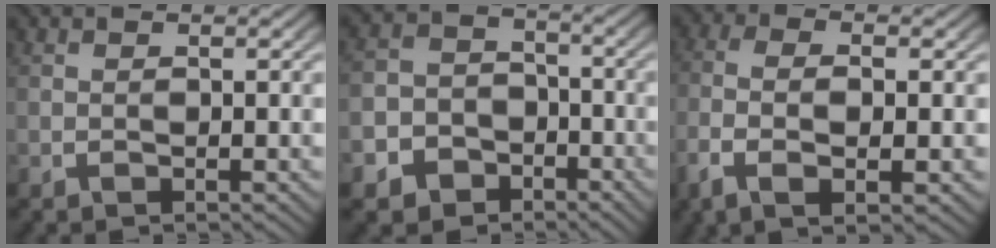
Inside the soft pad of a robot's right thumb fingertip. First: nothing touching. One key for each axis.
{"total": 11.0, "fx": -5.4, "fy": 9.2, "fz": 2.7, "tx": -0.034, "ty": -0.035, "tz": -0.095}
{"total": 5.3, "fx": -0.9, "fy": 2.4, "fz": 4.6, "tx": -0.111, "ty": -0.011, "tz": -0.010}